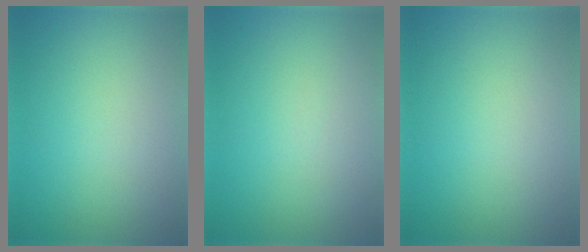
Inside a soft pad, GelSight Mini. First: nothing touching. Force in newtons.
{"total": 0.0}
{"total": 0.0}